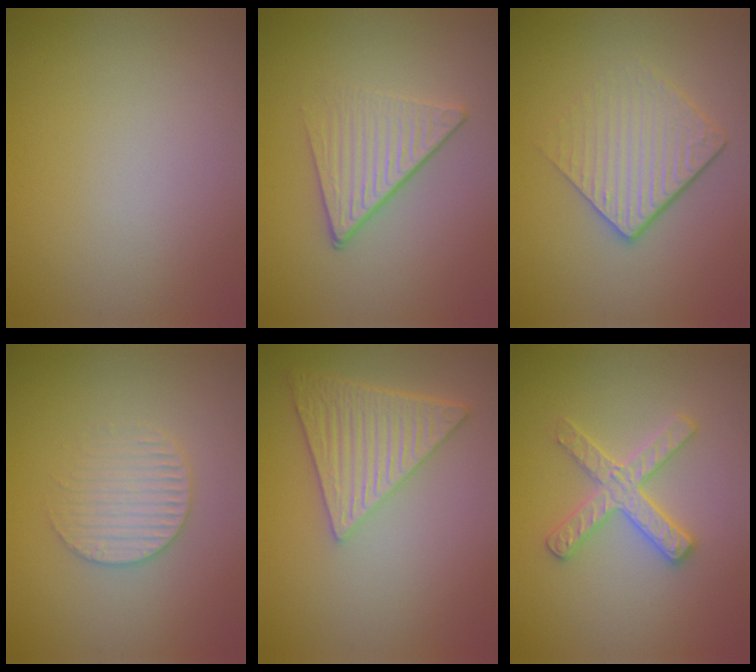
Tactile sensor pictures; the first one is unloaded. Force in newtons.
{"total": 4.2, "press": 2.9, "slide": 3.1}
{"total": 4.4, "press": 2.7, "slide": 3.5}
{"total": 2.8, "press": 2.7, "slide": 0.6}
{"total": 6.1, "press": 4.6, "slide": 4.0}
{"total": 2.9, "press": 2.9, "slide": 0.5}